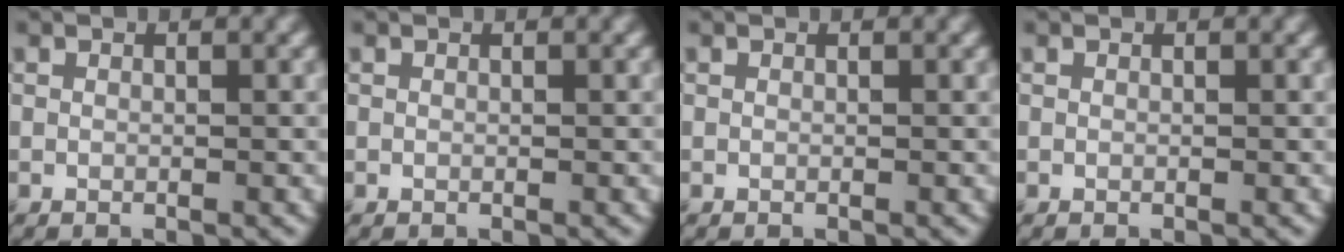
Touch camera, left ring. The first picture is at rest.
{"total": 0.0}
{"total": 0.0}
{"total": 0.0}